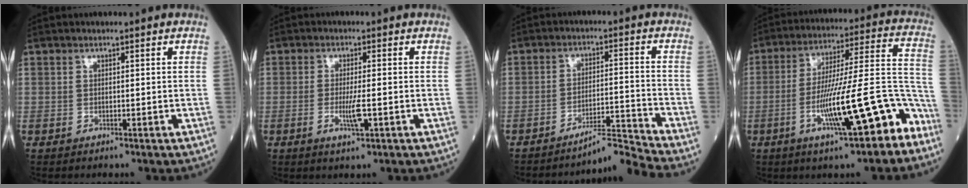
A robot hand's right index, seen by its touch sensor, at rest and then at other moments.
{"total": 3.8, "force": [-1.0, 0.5, 3.6], "torque": [-0.072, -0.006, -0.018]}
{"total": 6.9, "force": [-6.0, -3.4, -0.2], "torque": [0.001, 0.001, -0.101]}
{"total": 17.5, "force": [-8.5, 2.2, 15.2], "torque": [-0.220, 0.019, -0.124]}